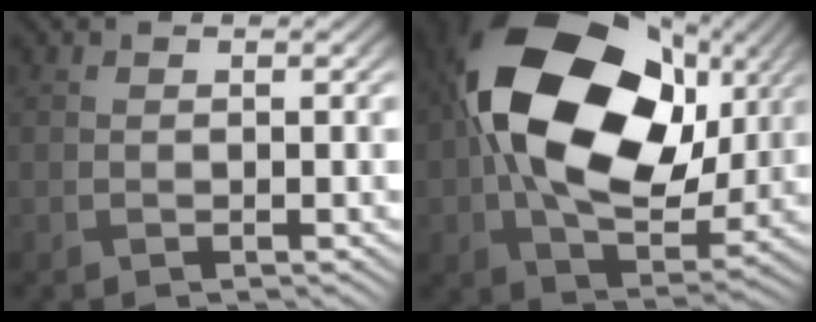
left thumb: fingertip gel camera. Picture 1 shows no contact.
{"total": 20.0, "force": [3.6, 13.4, 14.3], "torque": [-0.279, -0.010, 0.068]}